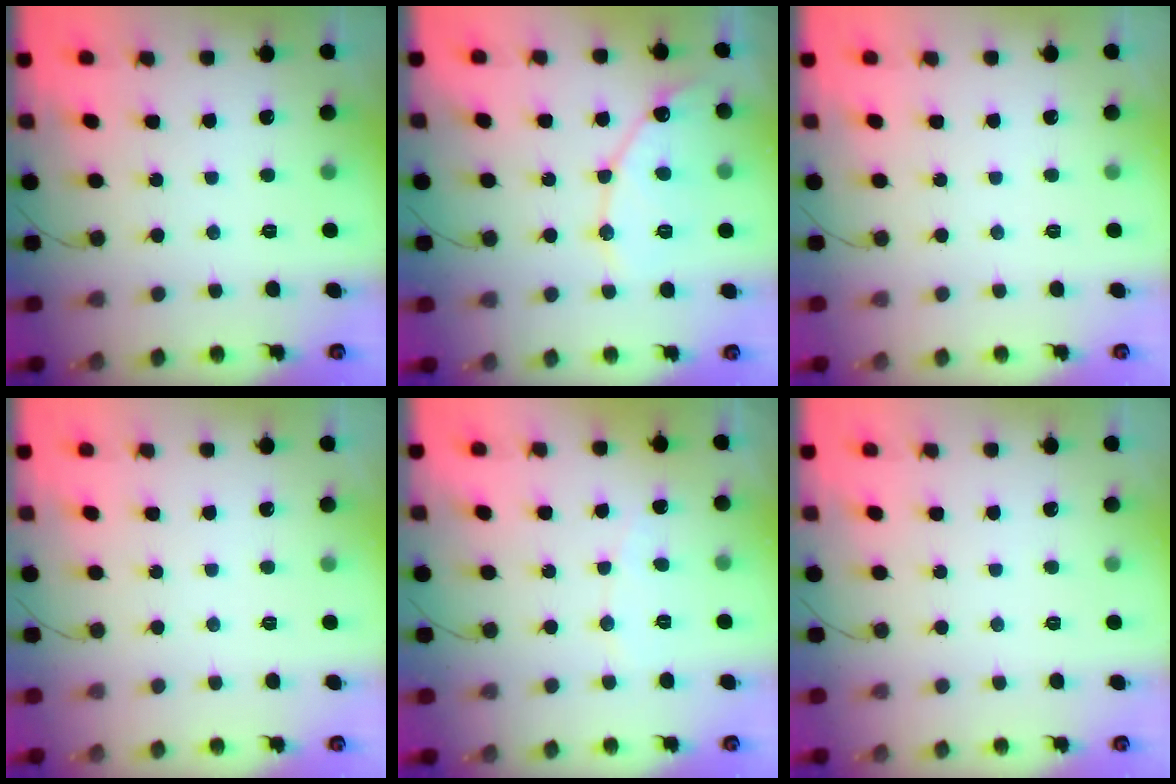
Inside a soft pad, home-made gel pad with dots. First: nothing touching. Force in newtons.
{"total": 11.5, "press": 11.5, "slide": 0.8}
{"total": 0.0}
{"total": 0.0}
{"total": 3.3, "press": 3.3, "slide": 0.3}
{"total": 0.0}